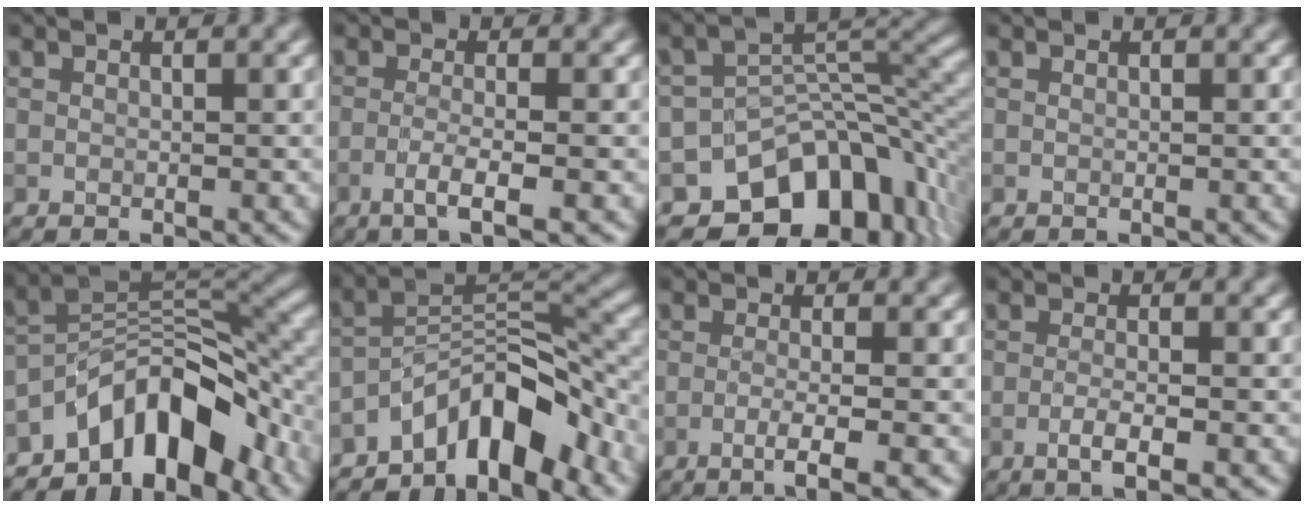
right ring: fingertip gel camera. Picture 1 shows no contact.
{"total": 3.1, "force": [-1.4, 0.4, 2.7], "torque": [-0.049, 0.004, -0.037]}
{"total": 11.7, "force": [-6.9, 7.4, 6.0], "torque": [-0.086, -0.008, -0.109]}
{"total": 0.0}
{"total": 10.7, "force": [-6.4, 5.1, 7.0], "torque": [-0.091, 0.016, -0.124]}
{"total": 8.0, "force": [-5.6, 2.5, 5.1], "torque": [-0.065, 0.010, -0.108]}
{"total": 3.6, "force": [-1.6, 0.6, 3.2], "torque": [-0.051, 0.000, -0.037]}
{"total": 2.8, "force": [-1.1, 0.6, 2.5], "torque": [-0.043, 0.003, -0.026]}